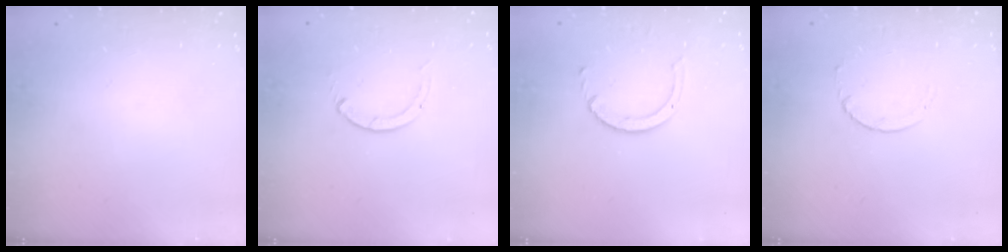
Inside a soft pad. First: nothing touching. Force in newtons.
{"total": 0.0}
{"total": 3.6, "press": 3.6, "slide": 0.5}
{"total": 1.7, "press": 1.7, "slide": 0.2}